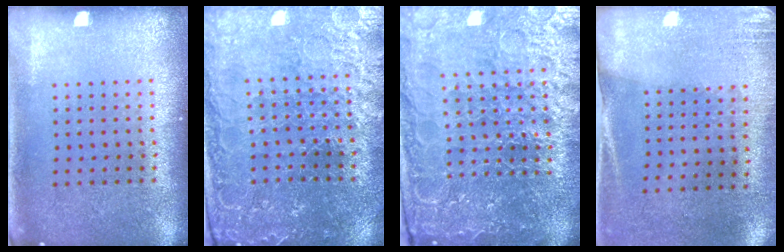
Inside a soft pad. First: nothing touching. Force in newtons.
{"total": 1.7, "press": 1.7, "slide": 0.3}
{"total": 5.6, "press": 5.1, "slide": 2.3}
{"total": 2.7, "press": 2.3, "slide": 1.3}